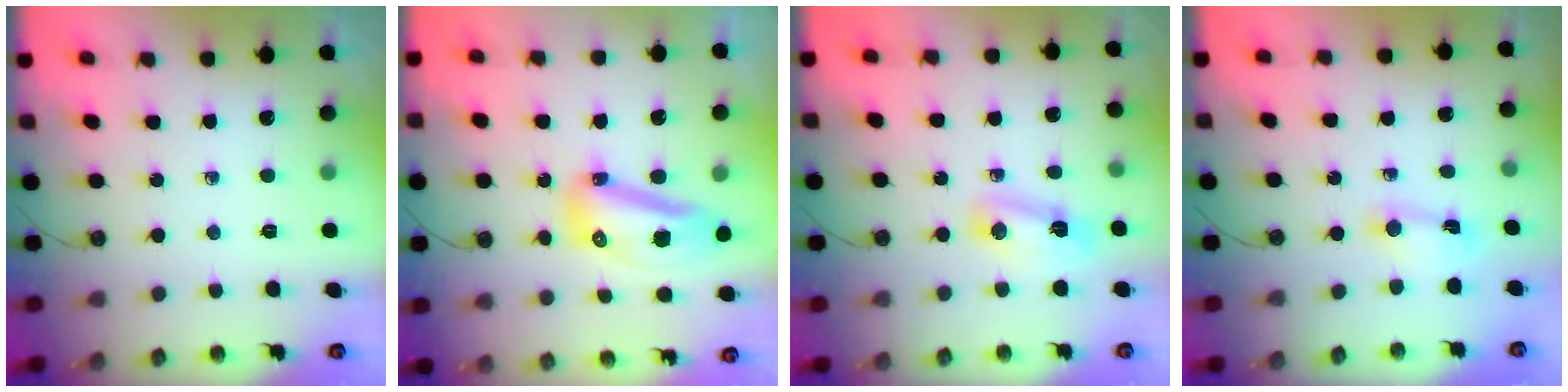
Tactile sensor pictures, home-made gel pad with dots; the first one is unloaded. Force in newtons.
{"total": 13.2, "press": 13.1, "slide": 1.4}
{"total": 5.2, "press": 5.1, "slide": 0.7}
{"total": 2.0, "press": 2.0, "slide": 0.4}